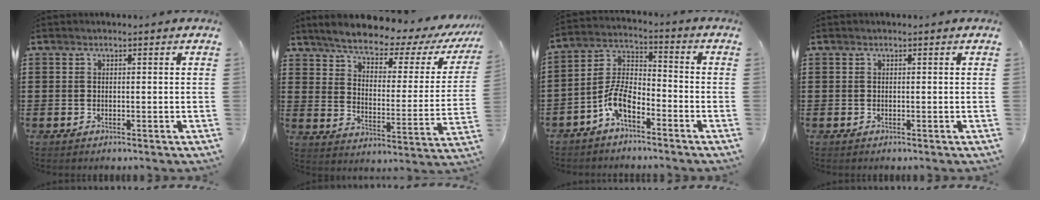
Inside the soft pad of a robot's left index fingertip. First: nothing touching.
{"total": 5.5, "force": [4.8, 1.0, 2.4], "torque": [-0.066, -0.035, 0.074]}
{"total": 7.5, "force": [-4.7, 2.9, 5.1], "torque": [-0.121, 0.002, -0.094]}
{"total": 0.0}